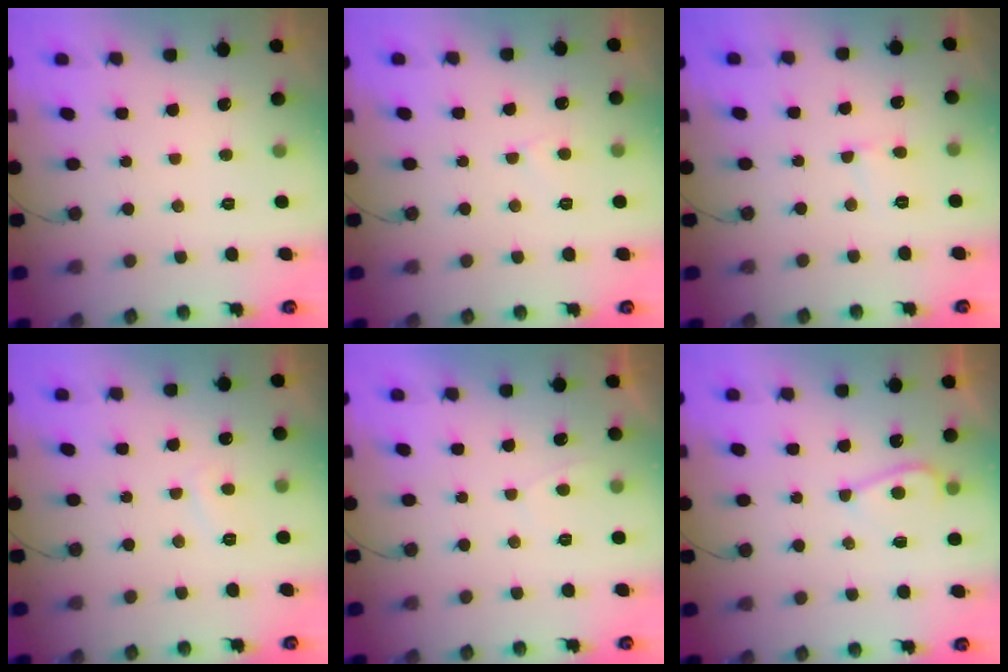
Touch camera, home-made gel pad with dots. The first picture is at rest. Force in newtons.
{"total": 2.7, "press": 2.7, "slide": 0.2}
{"total": 3.6, "press": 3.6, "slide": 0.3}
{"total": 2.4, "press": 2.3, "slide": 0.5}
{"total": 0.7, "press": 0.5, "slide": 0.5}
{"total": 5.0, "press": 4.8, "slide": 1.2}